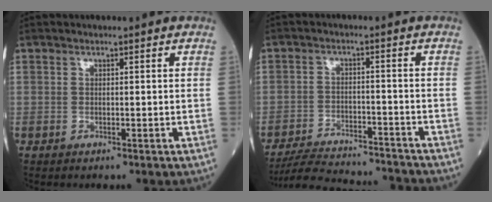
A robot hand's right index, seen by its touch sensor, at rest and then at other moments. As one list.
[{"total": 13.3, "force": [-12.9, 1.3, 3.0], "torque": [-0.056, 0.002, -0.190]}]